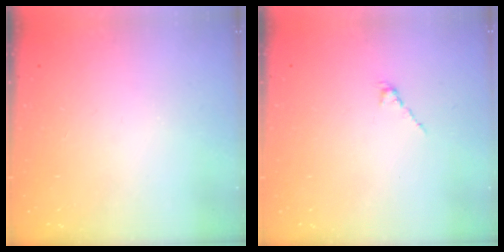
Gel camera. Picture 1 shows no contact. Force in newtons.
{"total": 1.3, "press": 1.2, "slide": 0.5}